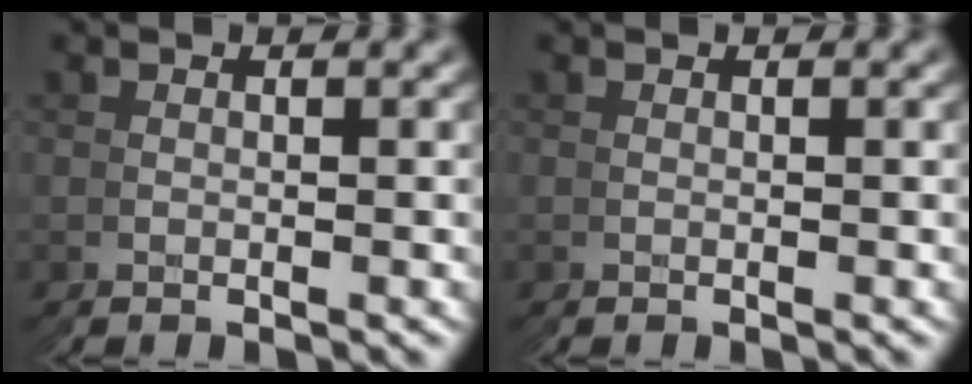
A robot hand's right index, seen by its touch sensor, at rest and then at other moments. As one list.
[{"total": 0.0}]